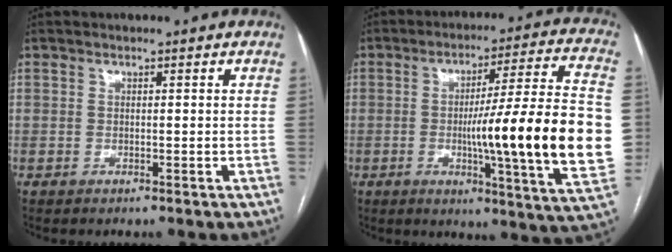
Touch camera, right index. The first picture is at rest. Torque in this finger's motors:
{"motor_torque": [2.14, 0.00, 1.05, 0.21]}